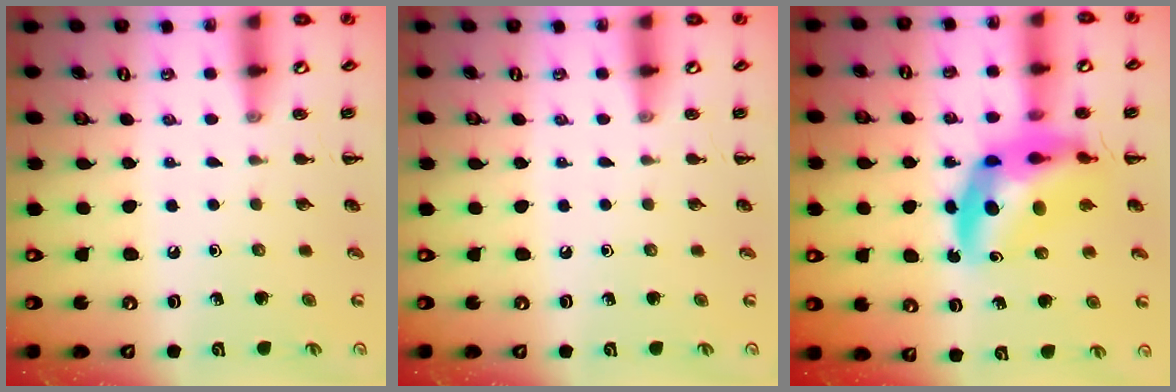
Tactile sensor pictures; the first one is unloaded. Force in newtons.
{"total": 0.0}
{"total": 13.2, "press": 12.7, "slide": 3.7}